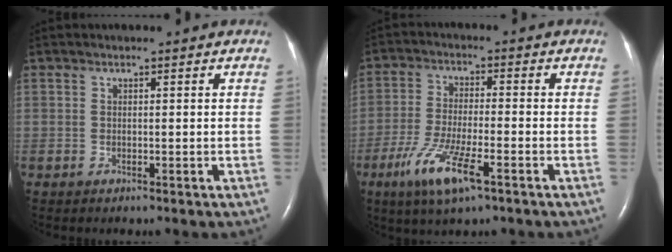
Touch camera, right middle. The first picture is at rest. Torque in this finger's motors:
{"motor_torque": [1.22, -0.92, 0.60, 0.11]}